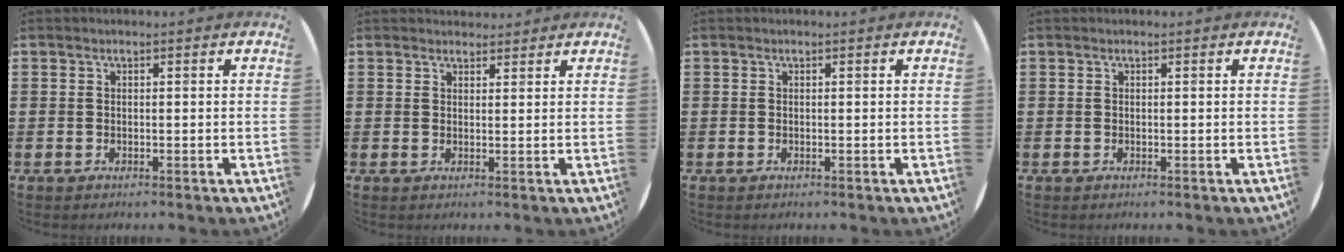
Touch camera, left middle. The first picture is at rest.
{"total": 1.5, "force": [1.5, 0.4, -0.2], "torque": [0.002, 0.003, 0.029]}
{"total": 0.0}
{"total": 0.0}